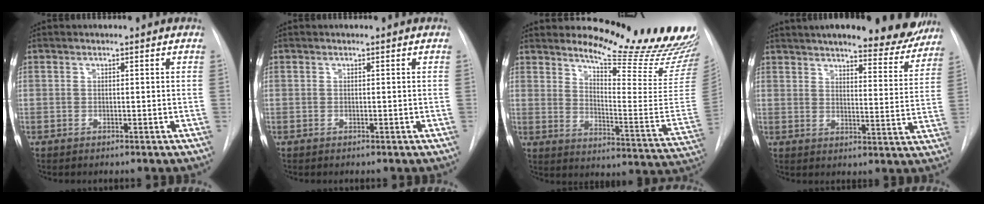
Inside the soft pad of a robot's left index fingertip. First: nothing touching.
{"total": 0.0}
{"total": 19.0, "force": [17.5, 0.5, 7.6], "torque": [-0.113, -0.132, 0.218]}
{"total": 20.3, "force": [17.6, 4.6, 8.9], "torque": [-0.126, -0.016, 0.212]}